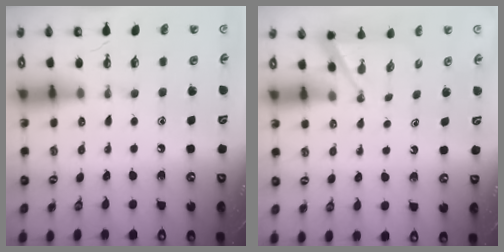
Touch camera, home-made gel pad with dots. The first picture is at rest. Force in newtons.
{"total": 2.3, "press": 2.3, "slide": 0.3}